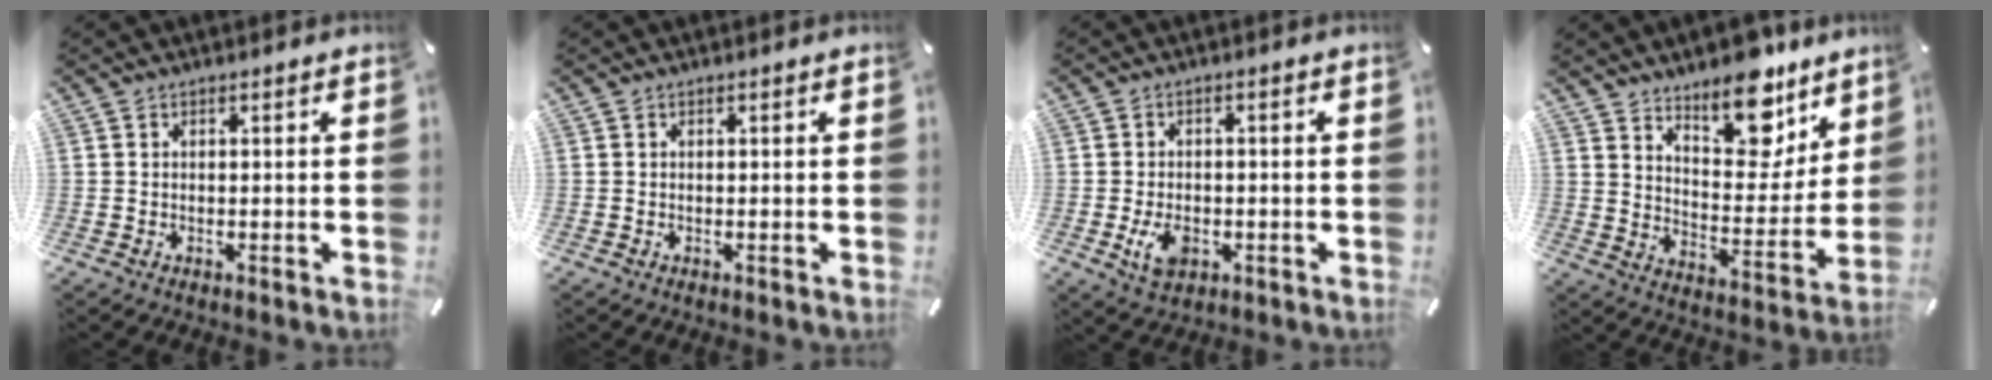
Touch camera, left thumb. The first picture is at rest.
{"total": 0.0}
{"total": 5.6, "force": [-1.6, 3.6, 3.9], "torque": [-0.091, 0.001, -0.031]}
{"total": 15.5, "force": [12.4, 6.9, 6.4], "torque": [-0.077, -0.097, 0.217]}